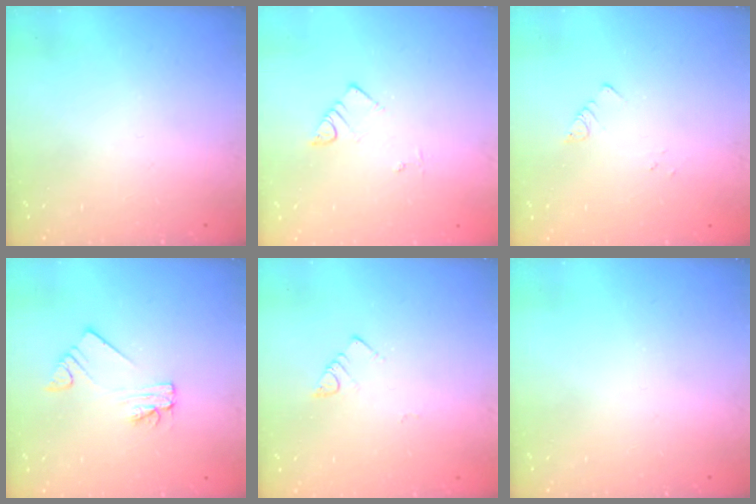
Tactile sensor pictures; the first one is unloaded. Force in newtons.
{"total": 3.4, "press": 3.4, "slide": 0.1}
{"total": 1.8, "press": 1.8, "slide": 0.2}
{"total": 2.2, "press": 2.2, "slide": 0.1}
{"total": 2.7, "press": 2.6, "slide": 0.5}
{"total": 0.0}